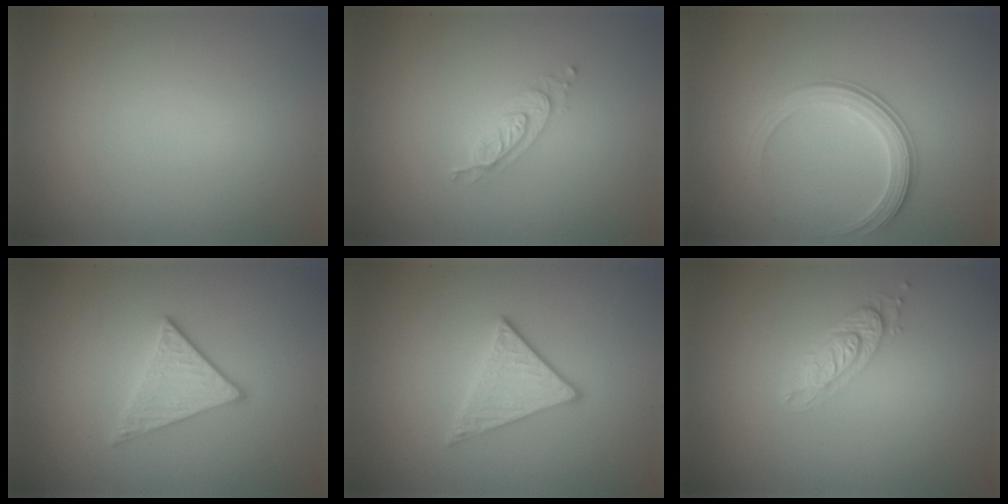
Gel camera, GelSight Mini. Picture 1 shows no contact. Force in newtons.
{"total": 2.2, "press": 2.2, "slide": 0.3}
{"total": 3.0, "press": 2.8, "slide": 0.9}
{"total": 2.9, "press": 2.6, "slide": 1.2}
{"total": 2.9, "press": 2.6, "slide": 1.2}
{"total": 2.1, "press": 1.9, "slide": 0.9}